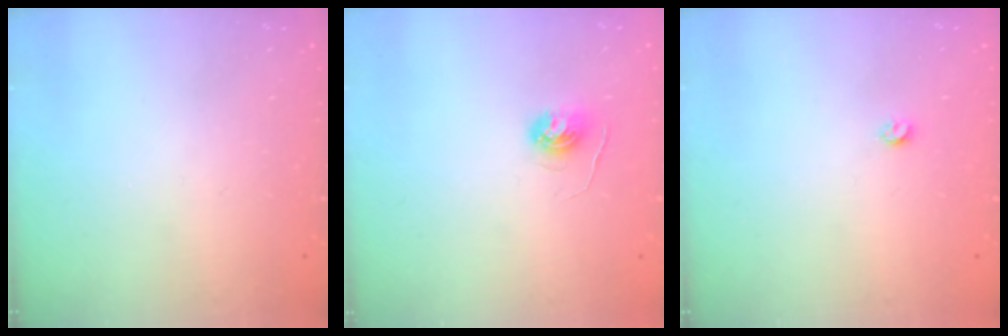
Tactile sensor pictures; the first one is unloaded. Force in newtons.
{"total": 5.0, "press": 5.0, "slide": 0.4}
{"total": 2.9, "press": 2.8, "slide": 0.5}